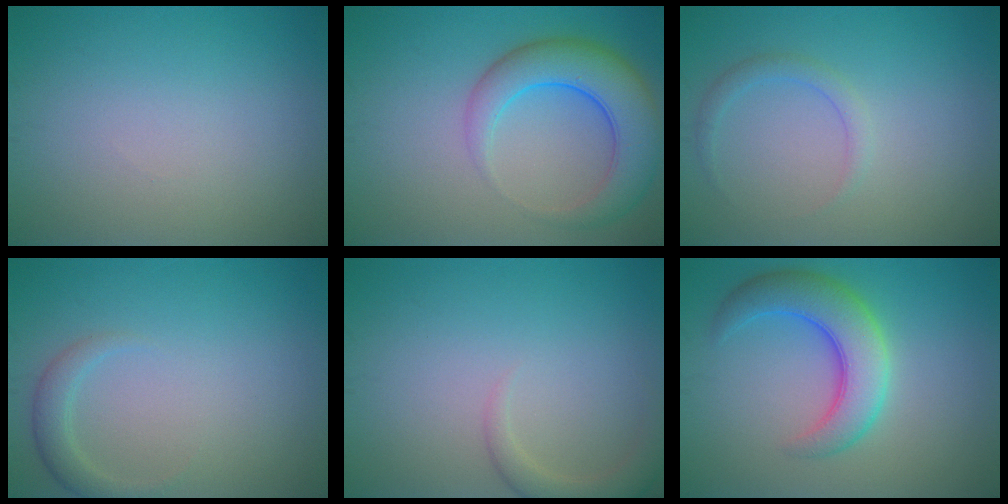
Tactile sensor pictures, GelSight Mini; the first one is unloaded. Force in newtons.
{"total": 6.8, "press": 6.7, "slide": 0.3}
{"total": 1.4, "press": 1.4, "slide": 0.2}
{"total": 1.9, "press": 1.9, "slide": 0.1}
{"total": 2.3, "press": 2.3, "slide": 0.3}
{"total": 6.1, "press": 6.1, "slide": 0.2}